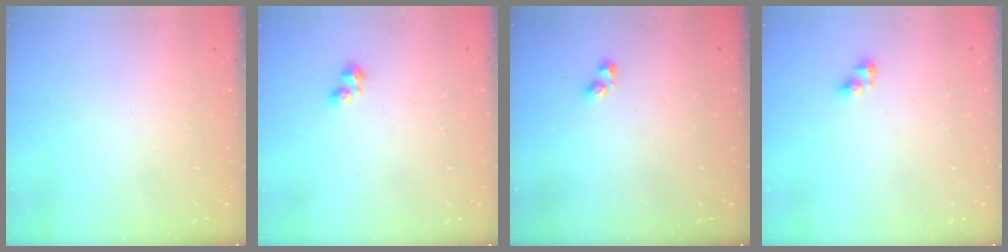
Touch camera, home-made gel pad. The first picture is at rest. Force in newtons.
{"total": 2.9, "press": 2.8, "slide": 0.5}
{"total": 1.3, "press": 1.2, "slide": 0.2}
{"total": 3.4, "press": 3.3, "slide": 0.5}